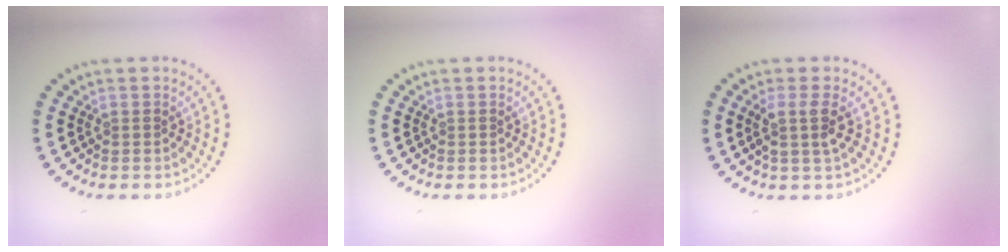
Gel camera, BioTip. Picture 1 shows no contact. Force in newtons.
{"total": 0.0}
{"total": 2.1, "press": 1.7, "slide": 1.3}